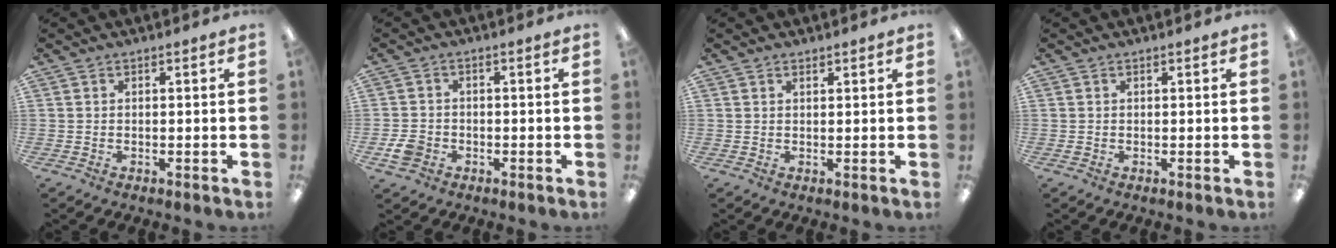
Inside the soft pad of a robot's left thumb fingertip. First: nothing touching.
{"total": 4.1, "force": [-1.7, 3.3, 1.7], "torque": [-0.039, 0.003, -0.031]}
{"total": 1.3, "force": [1.1, 0.5, 0.5], "torque": [-0.011, -0.002, 0.020]}
{"total": 0.6, "force": [0.1, 0.5, 0.4], "torque": [-0.007, 0.003, 0.001]}